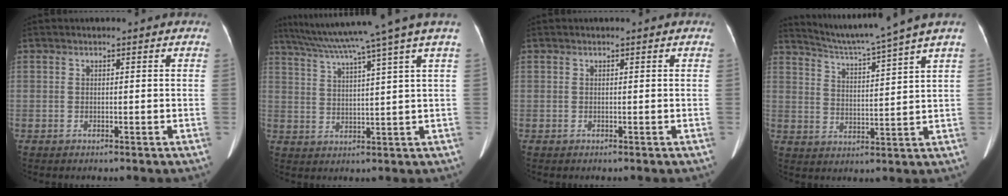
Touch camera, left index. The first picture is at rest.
{"total": 13.8, "force": [10.6, -2.9, 8.4], "torque": [-0.138, -0.003, 0.153]}
{"total": 0.0}
{"total": 10.5, "force": [9.1, -2.6, 4.4], "torque": [-0.081, -0.012, 0.148]}